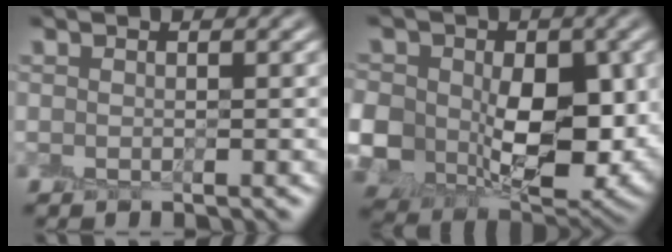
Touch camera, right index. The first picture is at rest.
{"total": 13.6, "force": [-0.4, 9.9, 9.3], "torque": [-0.178, -0.035, 0.014]}